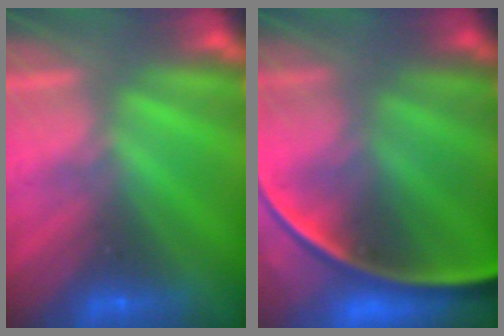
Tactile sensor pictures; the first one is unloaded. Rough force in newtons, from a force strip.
{"total": 7.2}